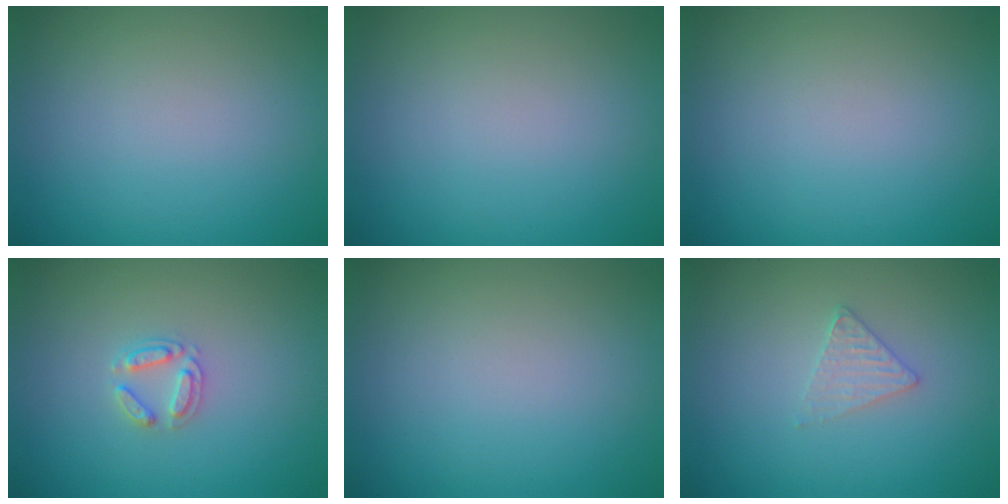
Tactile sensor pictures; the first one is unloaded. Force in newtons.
{"total": 0.0}
{"total": 0.0}
{"total": 1.9, "press": 1.9, "slide": 0.3}
{"total": 0.0}
{"total": 1.6, "press": 1.6, "slide": 0.2}